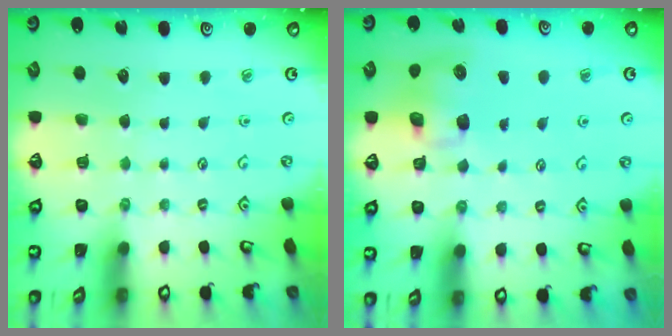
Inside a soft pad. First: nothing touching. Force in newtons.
{"total": 8.7, "press": 8.6, "slide": 1.0}